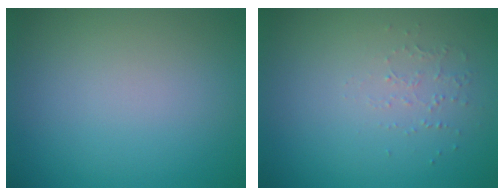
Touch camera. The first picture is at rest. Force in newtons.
{"total": 0.8, "press": 0.5, "slide": 0.6}